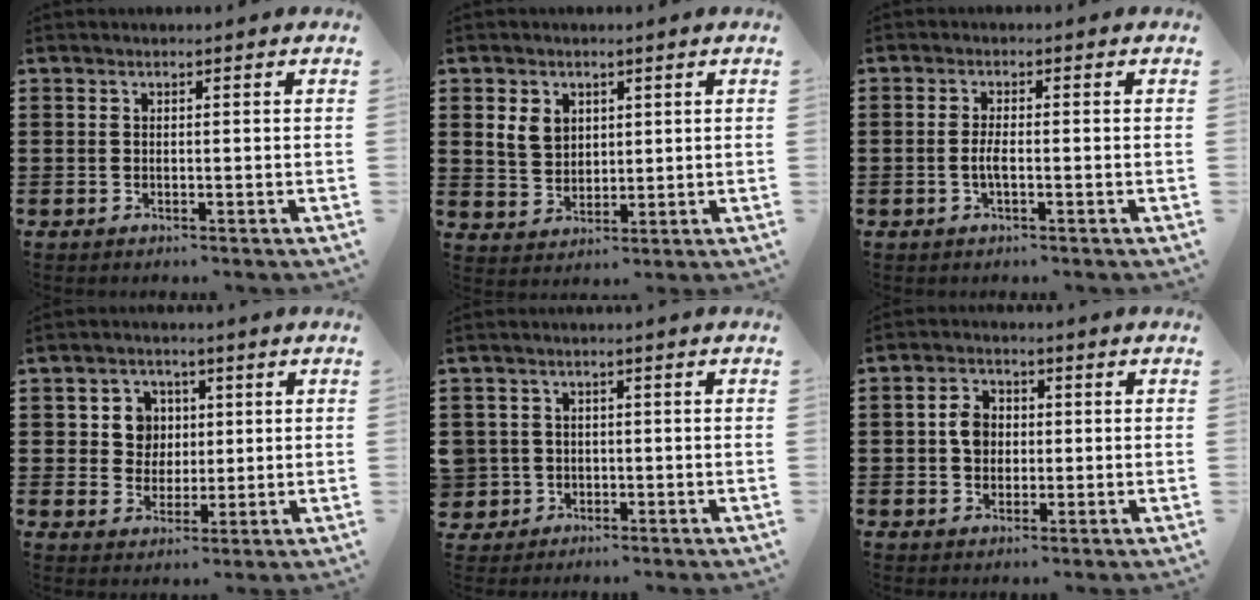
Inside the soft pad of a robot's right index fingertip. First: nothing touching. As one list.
[{"total": 4.6, "force": [1.8, 3.7, 2.0], "torque": [-0.053, 0.014, 0.033]}, {"total": 2.4, "force": [-0.6, 0.4, 2.2], "torque": [-0.049, -0.004, -0.012]}, {"total": 5.4, "force": [1.2, 5.0, 1.7], "torque": [-0.049, 0.014, 0.018]}, {"total": 3.0, "force": [-0.4, 3.0, 0.1], "torque": [-0.026, 0.006, -0.015]}, {"total": 4.4, "force": [0.1, 3.5, 2.7], "torque": [-0.061, 0.014, 0.000]}]